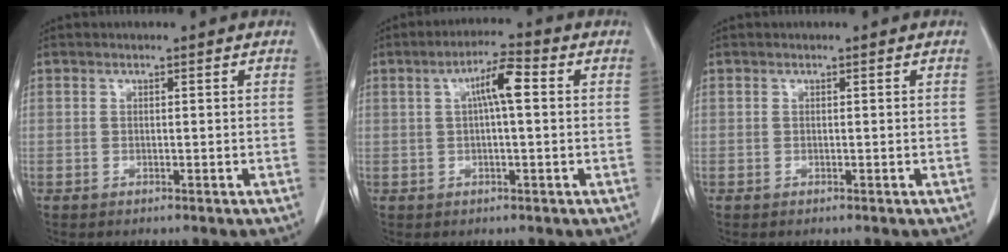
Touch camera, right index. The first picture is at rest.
{"total": 5.7, "force": [1.1, 0.7, 5.5], "torque": [-0.099, 0.016, 0.016]}
{"total": 0.0}